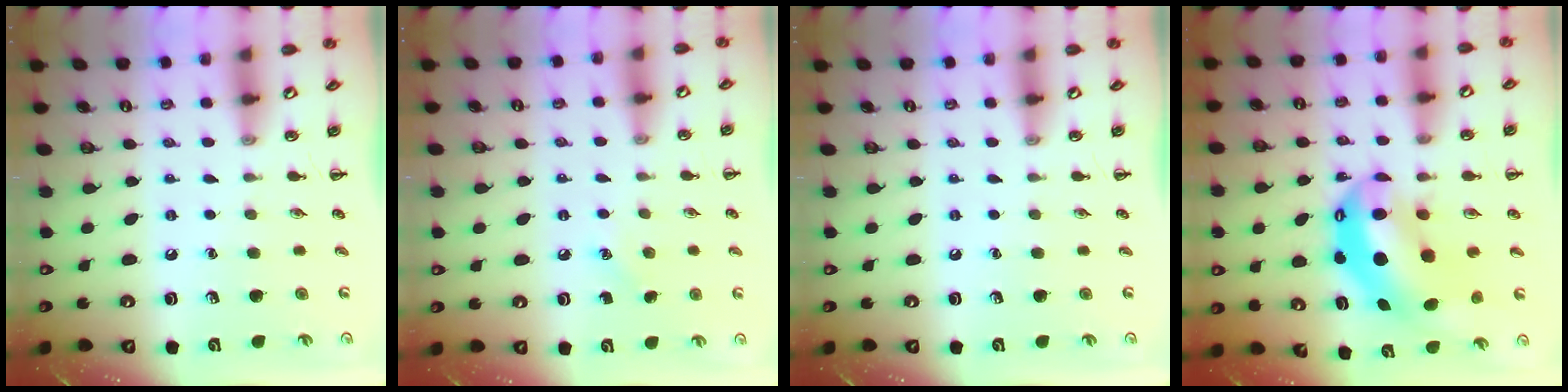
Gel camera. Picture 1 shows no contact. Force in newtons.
{"total": 5.2, "press": 5.0, "slide": 1.3}
{"total": 0.0}
{"total": 12.5, "press": 12.1, "slide": 3.1}